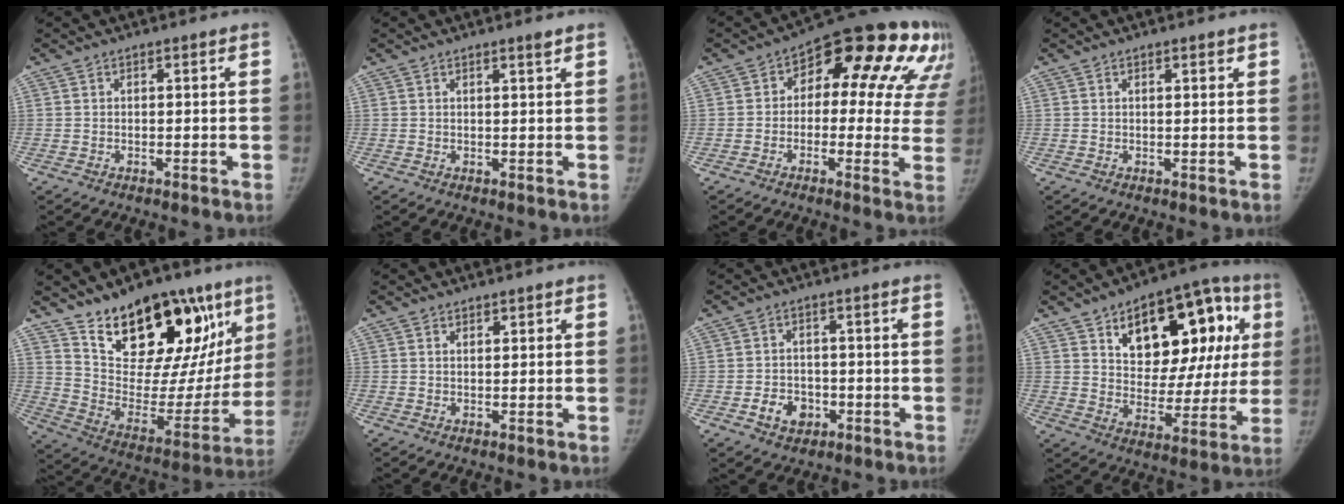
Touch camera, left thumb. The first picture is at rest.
{"total": 1.2, "force": [0.9, -0.1, 0.8], "torque": [-0.010, -0.009, 0.016]}
{"total": 20.0, "force": [7.0, 10.8, 15.3], "torque": [-0.137, 0.033, 0.078]}
{"total": 1.2, "force": [0.8, 0.3, 0.8], "torque": [-0.009, -0.003, 0.012]}
{"total": 27.6, "force": [16.7, 14.3, 16.7], "torque": [-0.191, -0.060, 0.268]}
{"total": 1.1, "force": [0.8, 0.5, 0.5], "torque": [-0.001, -0.005, 0.011]}
{"total": 5.5, "force": [-2.0, 4.3, 2.6], "torque": [-0.025, 0.013, -0.027]}
{"total": 23.9, "force": [8.6, 12.9, 18.2], "torque": [-0.197, 0.000, 0.124]}